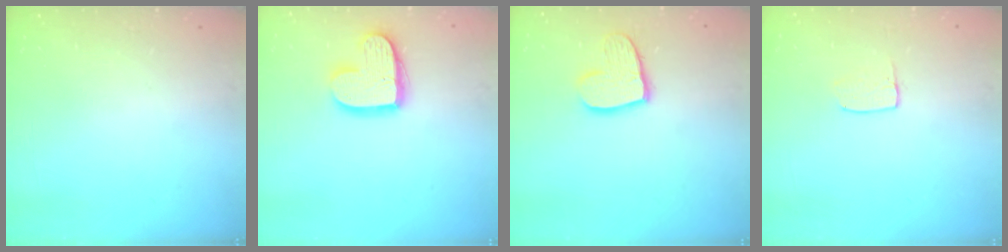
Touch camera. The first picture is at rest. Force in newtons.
{"total": 13.8, "press": 13.8, "slide": 0.9}
{"total": 11.9, "press": 11.9, "slide": 0.9}
{"total": 3.6, "press": 3.6, "slide": 0.3}